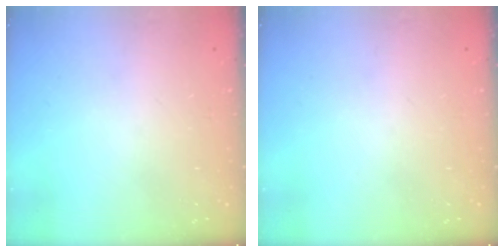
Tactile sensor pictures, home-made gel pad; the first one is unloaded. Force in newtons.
{"total": 0.0}